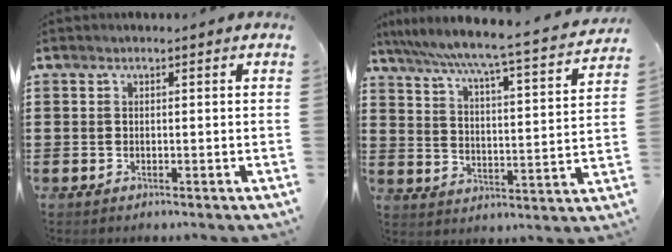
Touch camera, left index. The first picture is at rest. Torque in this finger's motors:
{"motor_torque": [0.29, -1.68, 0.77, 0.21]}